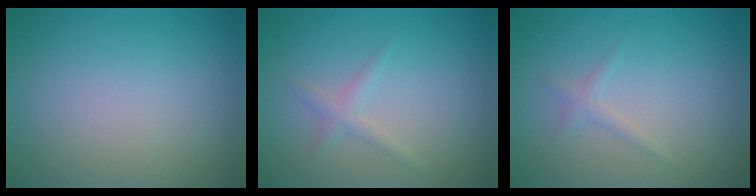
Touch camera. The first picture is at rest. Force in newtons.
{"total": 1.2, "press": 1.2, "slide": 0.1}
{"total": 0.9, "press": 0.9, "slide": 0.1}